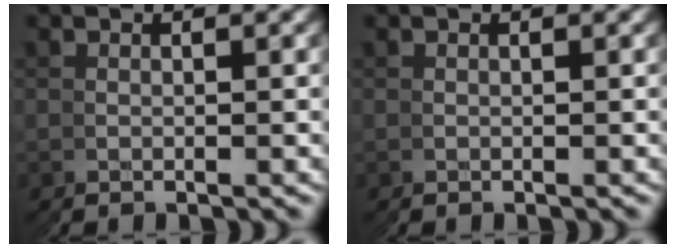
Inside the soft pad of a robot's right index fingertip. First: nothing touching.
{"total": 0.0}